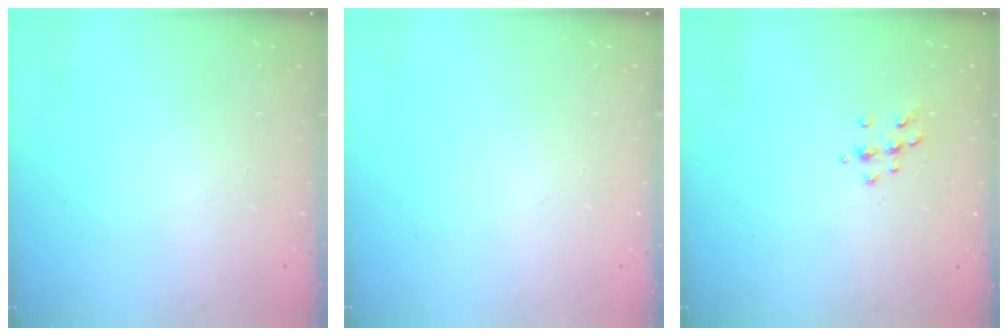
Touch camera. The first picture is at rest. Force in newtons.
{"total": 0.0}
{"total": 6.3, "press": 6.2, "slide": 0.9}